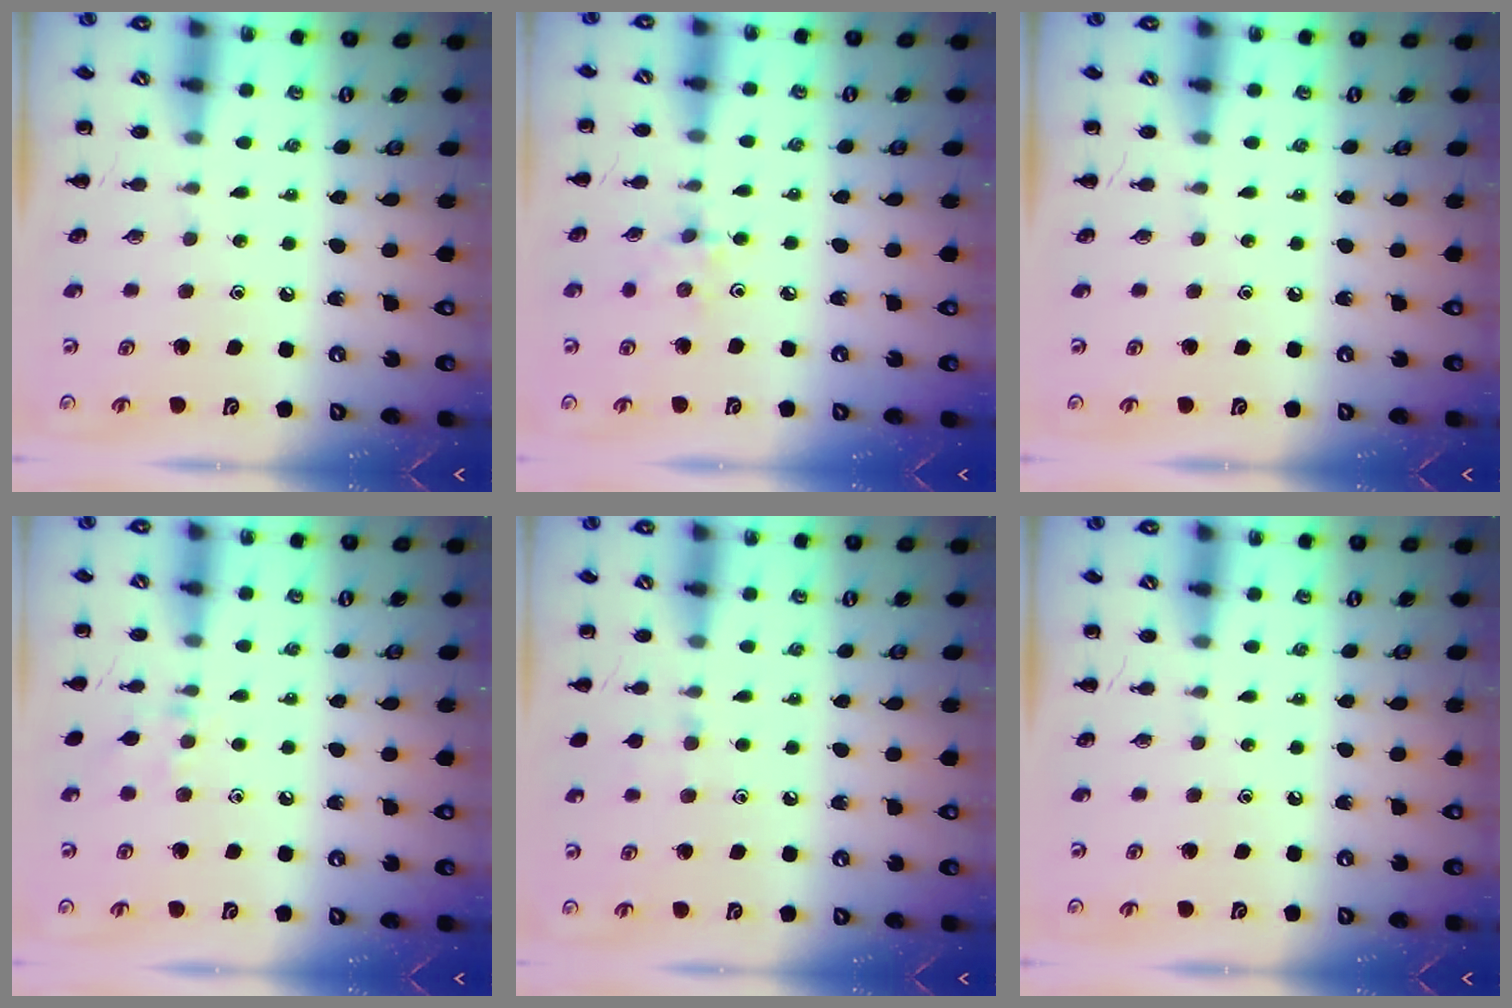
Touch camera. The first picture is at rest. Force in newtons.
{"total": 3.0, "press": 2.8, "slide": 0.9}
{"total": 0.0}
{"total": 6.4, "press": 6.2, "slide": 1.6}
{"total": 5.5, "press": 5.1, "slide": 2.0}
{"total": 0.0}